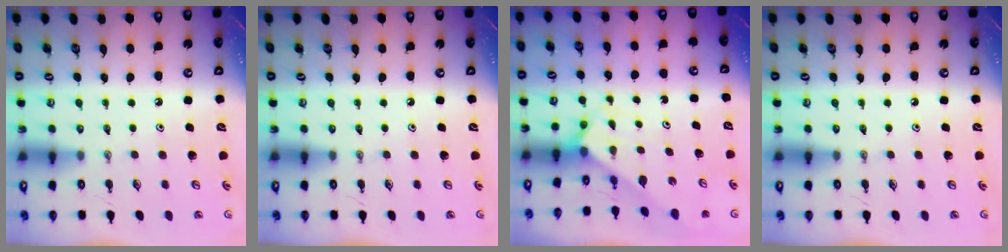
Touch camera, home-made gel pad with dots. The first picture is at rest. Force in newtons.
{"total": 0.0}
{"total": 2.1, "press": 2.1, "slide": 0.2}
{"total": 0.0}